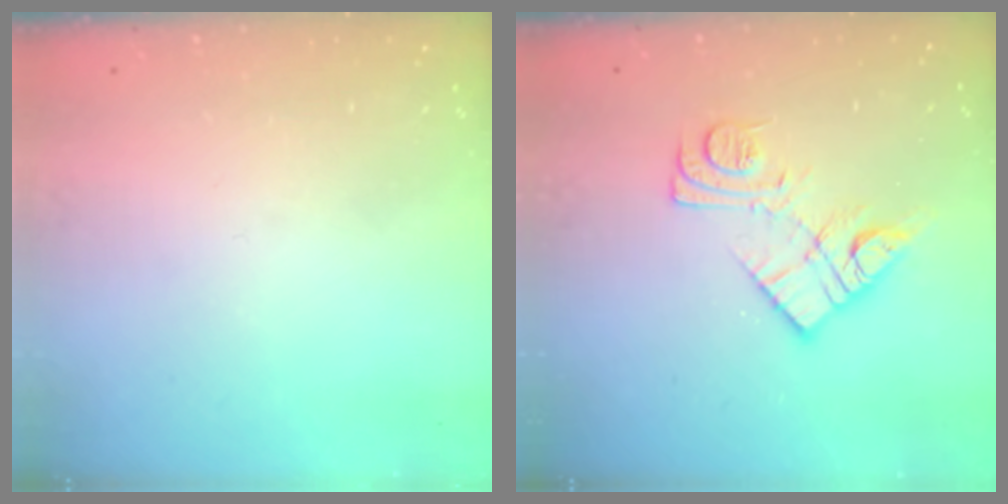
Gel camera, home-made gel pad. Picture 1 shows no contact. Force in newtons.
{"total": 11.8, "press": 11.8, "slide": 0.7}